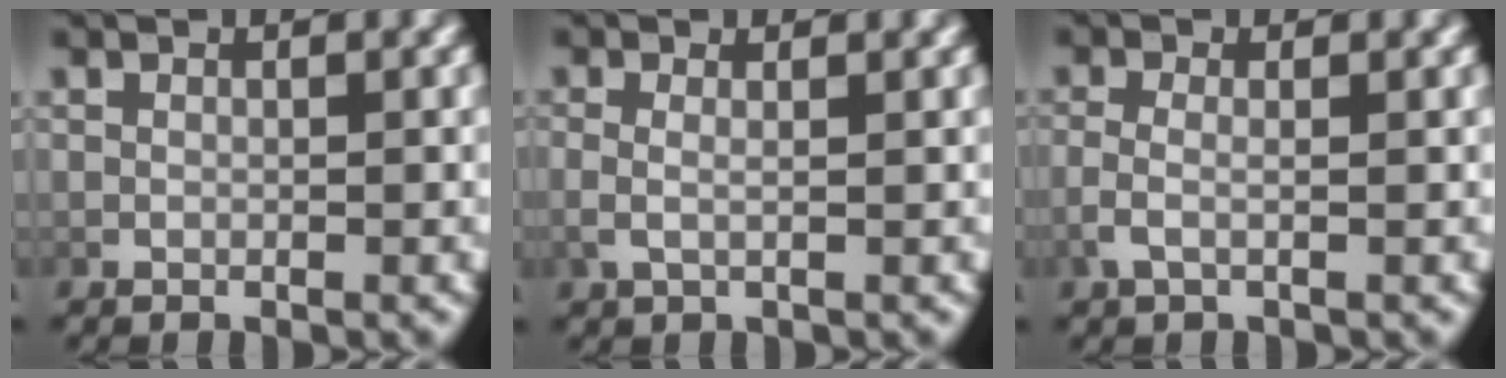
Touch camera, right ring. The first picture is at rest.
{"total": 1.7, "force": [0.2, 0.6, 1.6], "torque": [-0.046, -0.007, 0.007]}
{"total": 1.9, "force": [-0.6, 0.7, 1.7], "torque": [-0.050, -0.011, -0.006]}